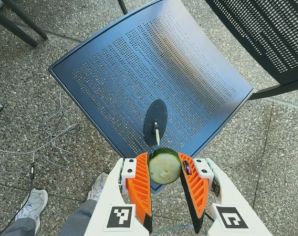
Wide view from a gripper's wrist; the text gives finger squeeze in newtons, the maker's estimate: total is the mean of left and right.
{"total": 9.2, "left": 8.6, "right": 9.8}